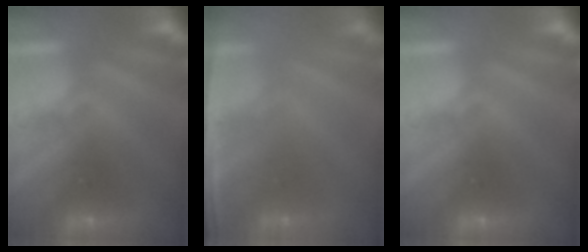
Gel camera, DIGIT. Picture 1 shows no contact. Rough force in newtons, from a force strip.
{"total": 1.3}
{"total": 0.0}